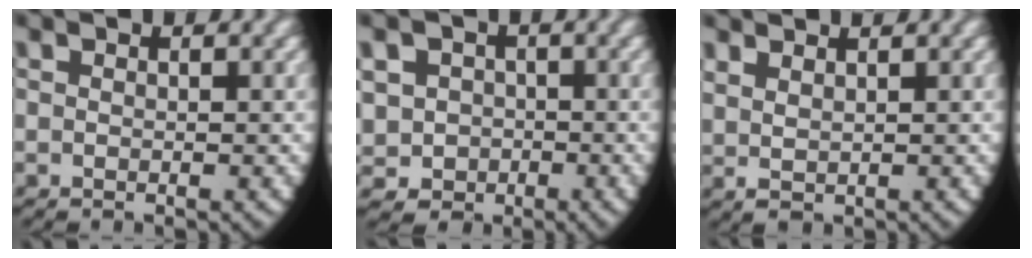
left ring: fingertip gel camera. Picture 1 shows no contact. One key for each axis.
{"total": 9.4, "fx": -1.4, "fy": 8.9, "fz": 3.0, "tx": -0.076, "ty": -0.035, "tz": -0.021}
{"total": 1.6, "fx": 1.3, "fy": 0.7, "fz": 0.7, "tx": -0.017, "ty": -0.007, "tz": 0.037}